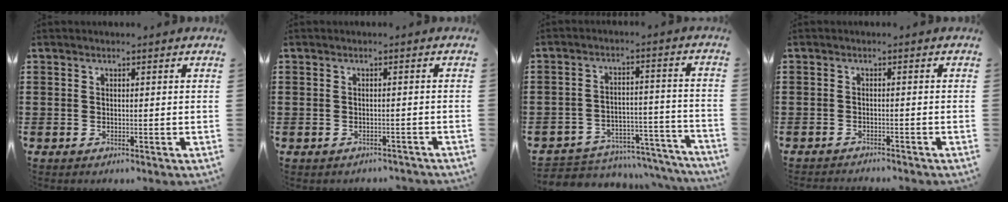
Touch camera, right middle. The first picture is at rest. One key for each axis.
{"total": 0.8, "fx": -0.8, "fy": 0.2, "fz": 0.1, "tx": -0.005, "ty": -0.001, "tz": -0.018}
{"total": 4.8, "fx": -4.6, "fy": 1.2, "fz": 0.4, "tx": -0.010, "ty": 0.014, "tz": -0.095}
{"total": 1.2, "fx": -1.2, "fy": -0.1, "fz": 0.0, "tx": -0.004, "ty": 0.002, "tz": -0.024}